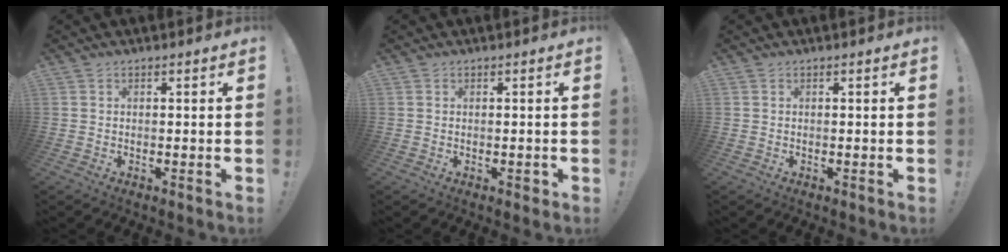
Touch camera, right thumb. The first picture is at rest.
{"total": 1.1, "force": [-0.1, 0.9, 0.6], "torque": [-0.002, -0.001, -0.002]}
{"total": 0.0}